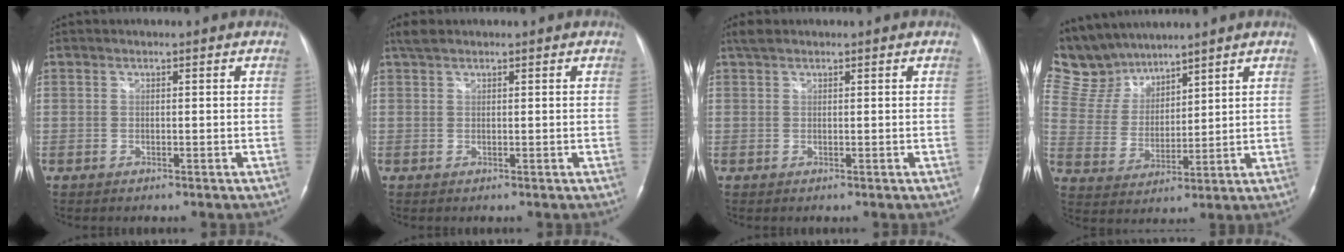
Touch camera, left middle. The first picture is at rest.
{"total": 1.9, "force": [1.5, 0.8, 0.8], "torque": [-0.020, 0.016, 0.028]}
{"total": 1.6, "force": [1.3, 0.7, 0.8], "torque": [-0.019, 0.017, 0.025]}
{"total": 9.8, "force": [9.2, 3.2, 1.0], "torque": [-0.043, 0.018, 0.199]}